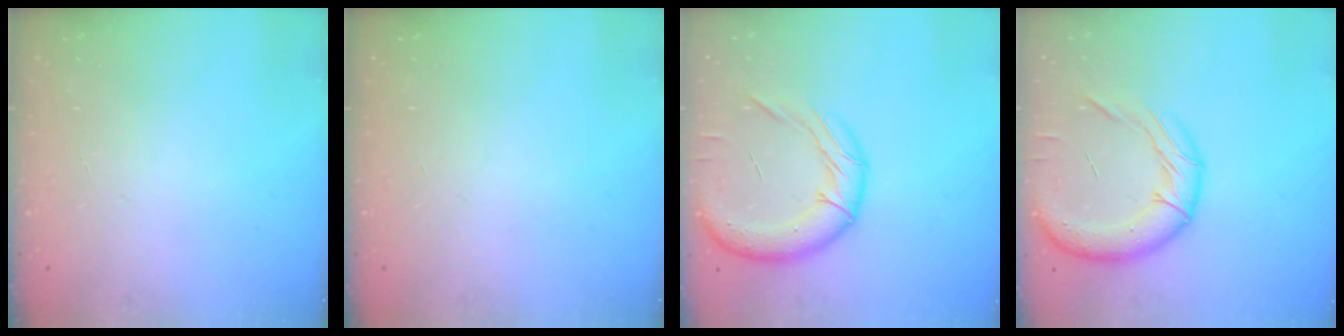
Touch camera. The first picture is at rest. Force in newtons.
{"total": 0.0}
{"total": 18.1, "press": 17.9, "slide": 2.6}
{"total": 18.1, "press": 17.9, "slide": 2.6}